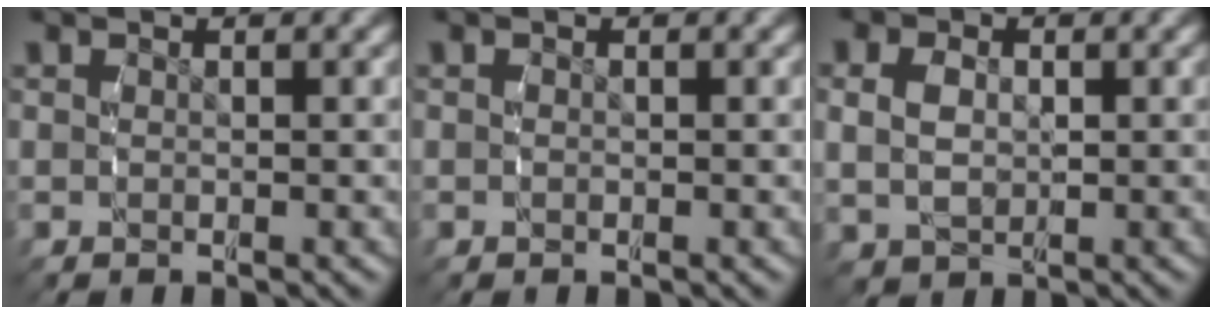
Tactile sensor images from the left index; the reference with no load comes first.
{"total": 0.0}
{"total": 3.4, "force": [0.4, 2.7, 2.1], "torque": [-0.052, -0.016, 0.020]}